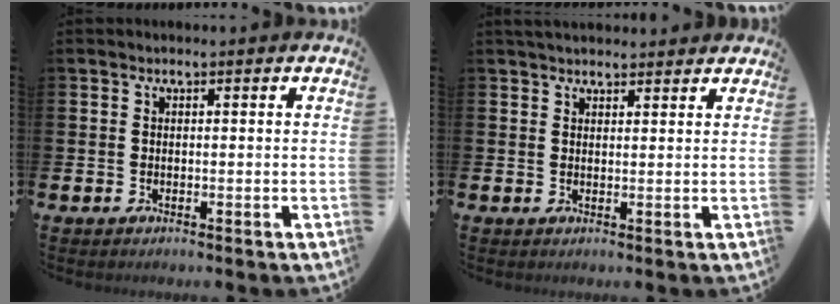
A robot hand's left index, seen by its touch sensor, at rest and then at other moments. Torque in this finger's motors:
{"motor_torque": [0.87, -1.27, 0.32, 0.15]}